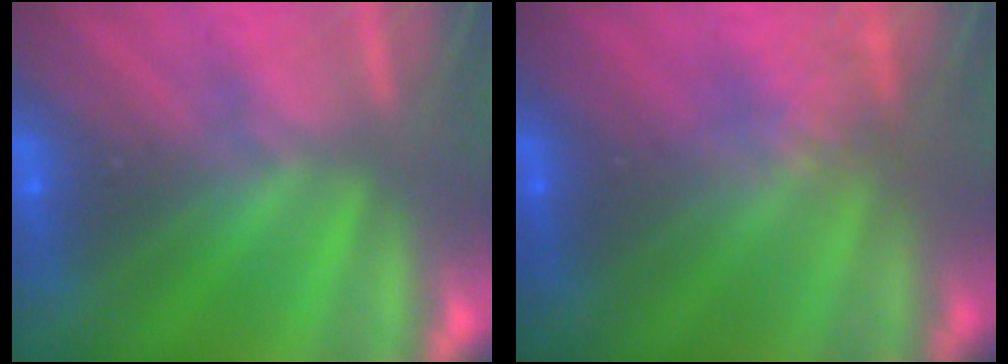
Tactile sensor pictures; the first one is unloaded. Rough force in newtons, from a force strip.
{"total": 3.8}